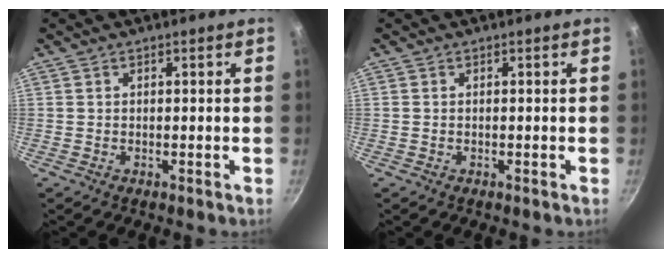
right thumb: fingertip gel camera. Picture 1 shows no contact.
{"total": 0.0}